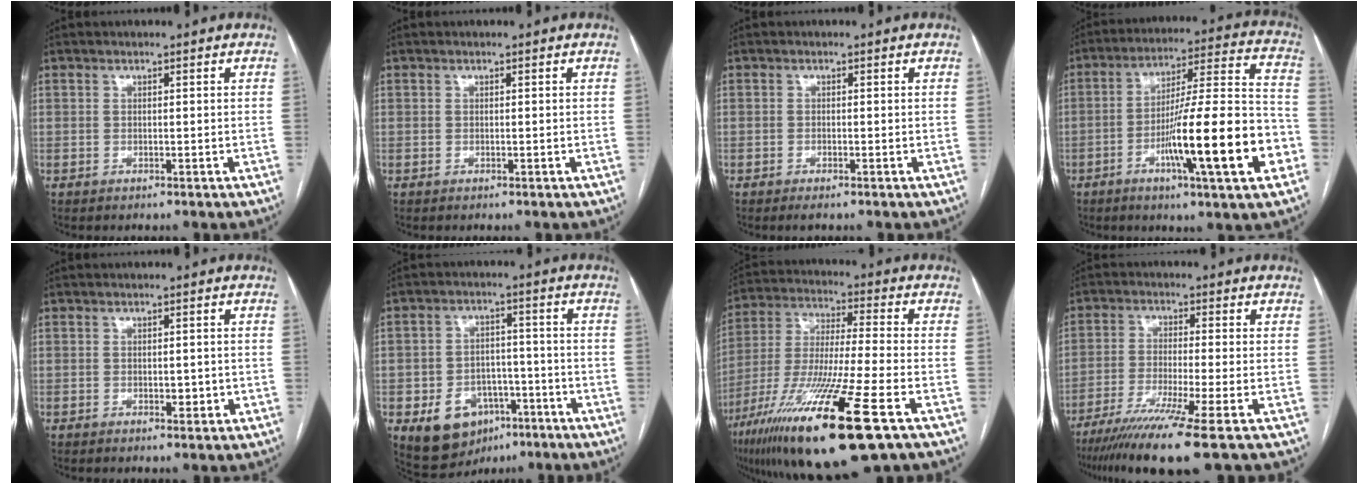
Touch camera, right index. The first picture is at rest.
{"total": 0.0}
{"total": 1.4, "force": [-1.0, 0.1, 0.9], "torque": [-0.016, -0.003, -0.015]}
{"total": 19.6, "force": [-6.9, 0.9, 18.3], "torque": [-0.273, -0.001, -0.106]}
{"total": 1.6, "force": [-0.4, 0.9, 1.3], "torque": [-0.018, 0.000, -0.002]}
{"total": 10.0, "force": [-4.6, 7.3, 5.0], "torque": [-0.086, 0.017, -0.059]}
{"total": 22.3, "force": [-11.8, 1.2, 18.8], "torque": [-0.366, -0.058, -0.212]}
{"total": 11.8, "force": [-8.0, -1.7, 8.5], "torque": [-0.149, -0.034, -0.132]}